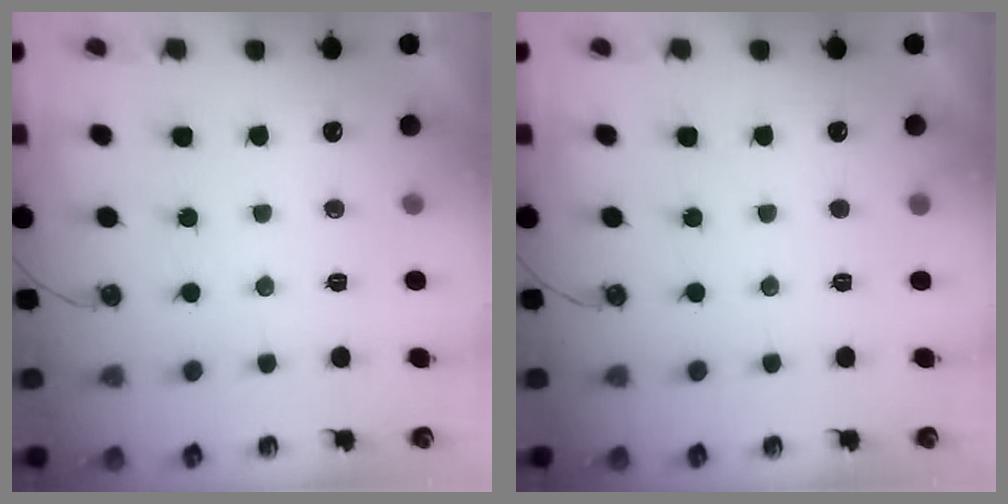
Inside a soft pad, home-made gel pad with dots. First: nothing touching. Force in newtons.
{"total": 3.1, "press": 3.1, "slide": 0.4}